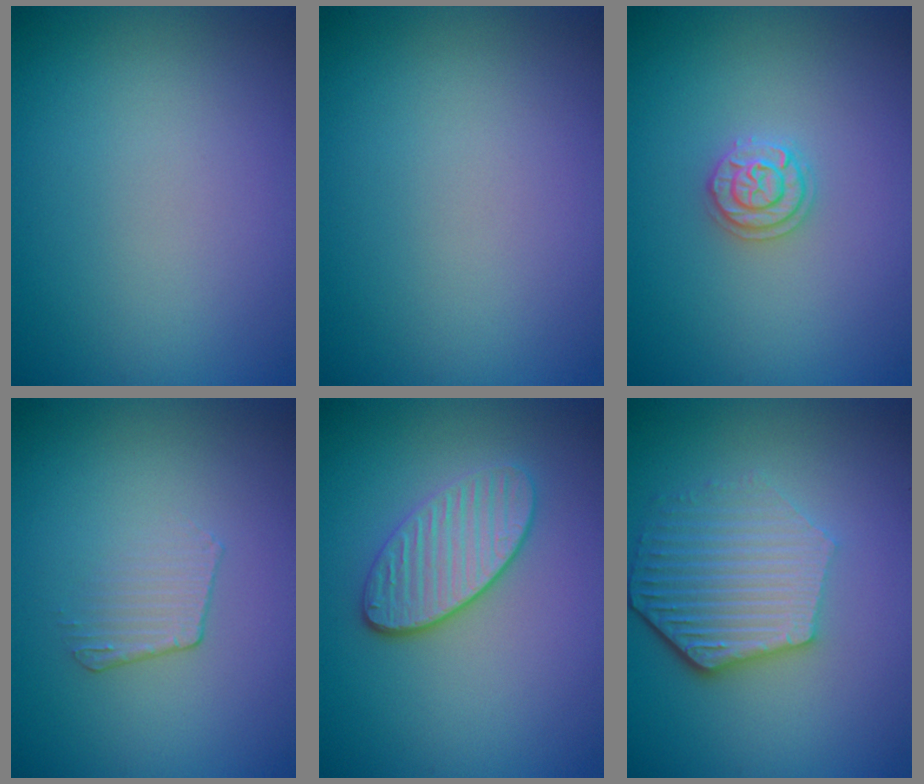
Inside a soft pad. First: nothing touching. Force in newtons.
{"total": 0.0}
{"total": 2.0, "press": 1.9, "slide": 0.3}
{"total": 1.5, "press": 0.7, "slide": 1.4}
{"total": 3.7, "press": 3.2, "slide": 1.7}
{"total": 6.0, "press": 4.5, "slide": 3.9}